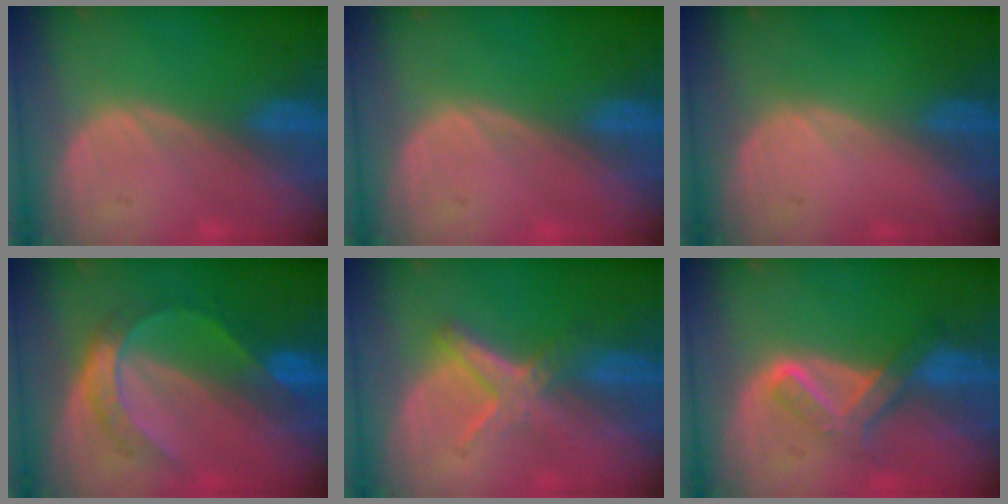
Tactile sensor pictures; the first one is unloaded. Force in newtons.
{"total": 0.0}
{"total": 0.0}
{"total": 6.1, "press": 6.1, "slide": 0.3}
{"total": 5.4, "press": 5.2, "slide": 1.3}
{"total": 6.7, "press": 5.7, "slide": 3.5}